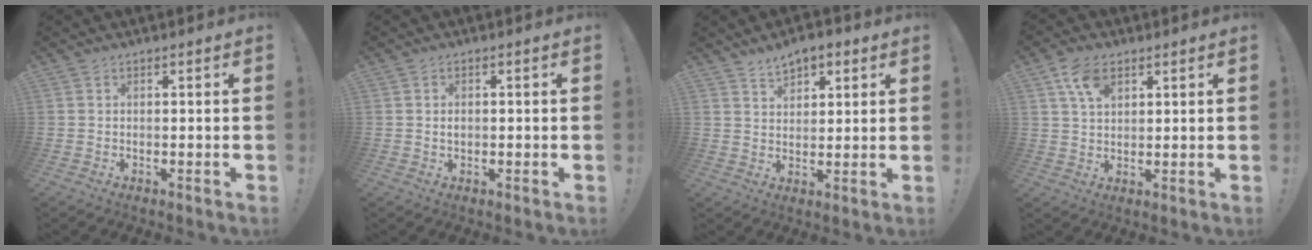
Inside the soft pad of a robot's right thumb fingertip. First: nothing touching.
{"total": 1.1, "force": [0.1, 1.0, 0.5], "torque": [-0.011, 0.004, 0.003]}
{"total": 6.1, "force": [4.0, 3.7, 2.6], "torque": [-0.036, -0.014, 0.073]}
{"total": 7.6, "force": [3.9, 4.6, 4.7], "torque": [-0.075, -0.010, 0.073]}